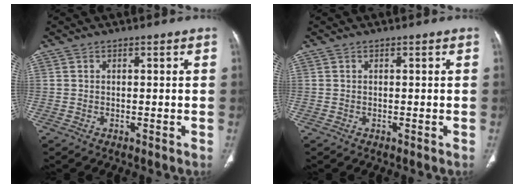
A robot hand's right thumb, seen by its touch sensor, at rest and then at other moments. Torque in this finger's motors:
{"motor_torque": [-0.22, -0.11, 0.30, -0.15, 0.01]}